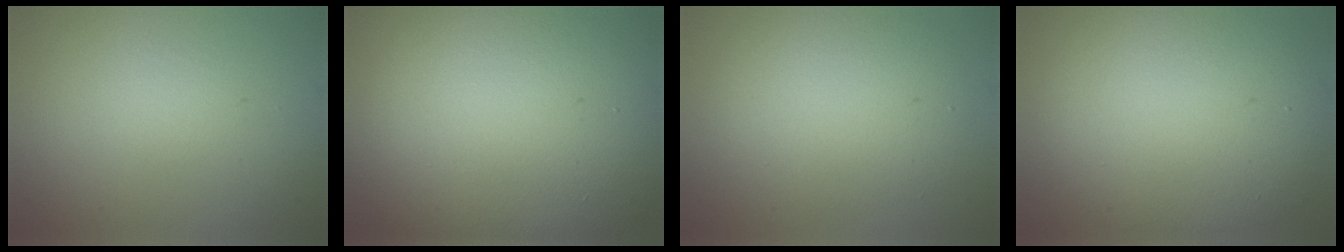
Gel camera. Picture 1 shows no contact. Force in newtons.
{"total": 19.6, "press": 19.5, "slide": 1.3}
{"total": 4.8, "press": 4.8, "slide": 0.4}
{"total": 12.1, "press": 12.1, "slide": 0.6}